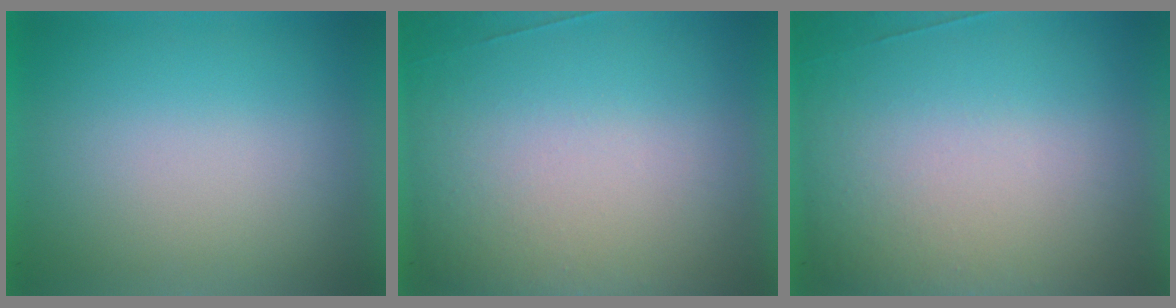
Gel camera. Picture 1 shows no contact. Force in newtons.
{"total": 1.7}
{"total": 1.7}